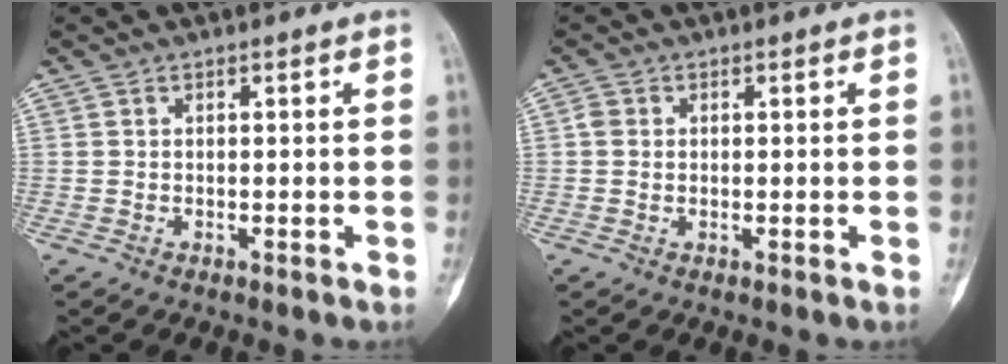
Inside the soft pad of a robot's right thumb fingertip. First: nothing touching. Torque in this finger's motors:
{"motor_torque": [0.22, 0.14, -0.04, -0.04, 0.10]}